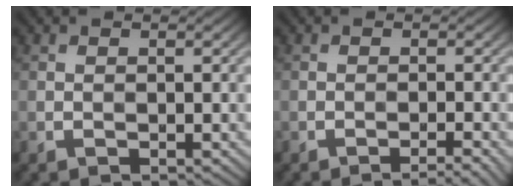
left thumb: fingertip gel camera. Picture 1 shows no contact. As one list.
[{"total": 2.2, "force": [-1.4, 0.2, 1.7], "torque": [-0.021, 0.006, -0.027]}]